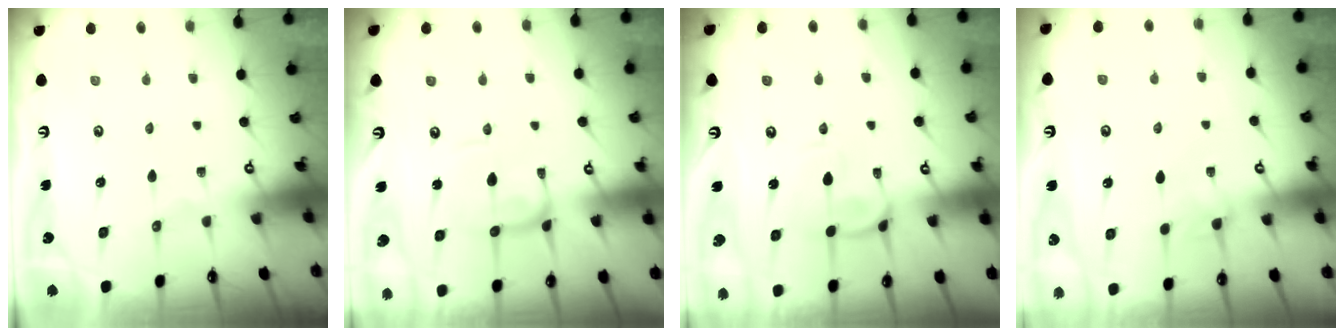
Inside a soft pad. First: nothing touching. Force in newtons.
{"total": 2.8, "press": 2.7, "slide": 0.5}
{"total": 3.9, "press": 3.8, "slide": 1.0}
{"total": 2.4, "press": 2.4, "slide": 0.5}